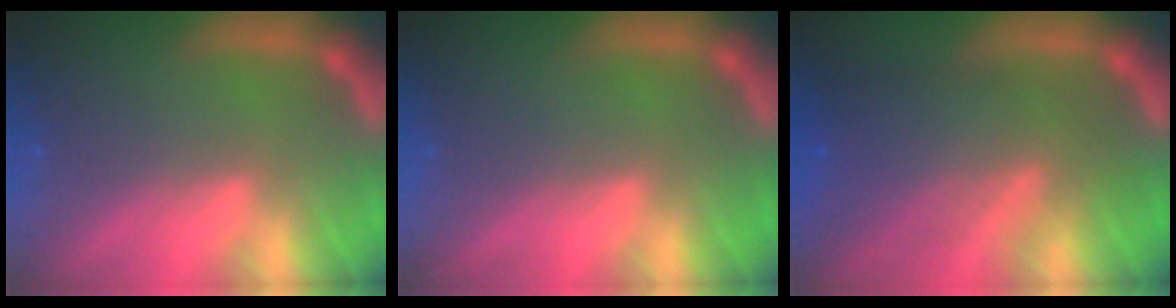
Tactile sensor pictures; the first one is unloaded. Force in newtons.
{"total": 0.0}
{"total": 8.0}